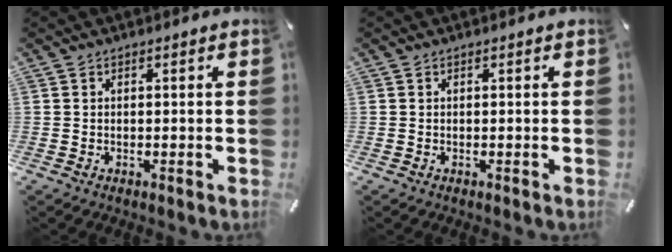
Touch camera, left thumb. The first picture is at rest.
{"total": 0.0}